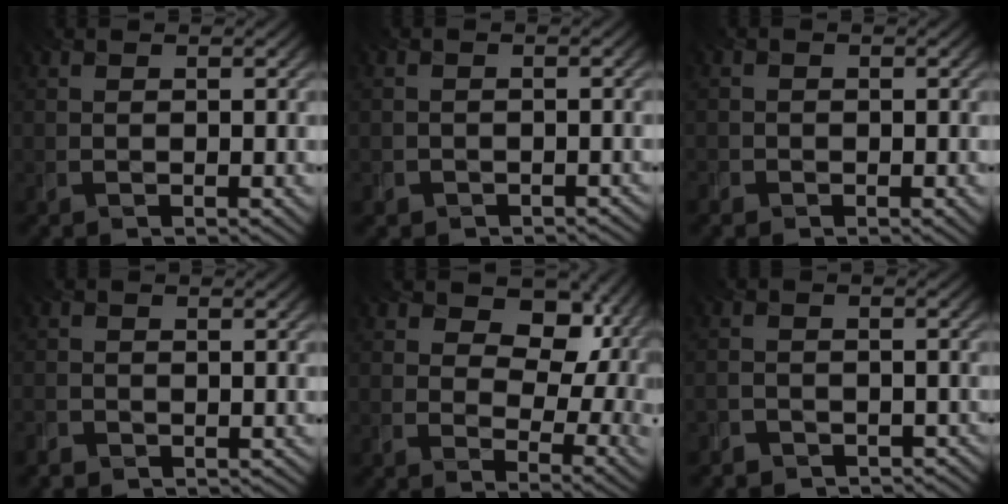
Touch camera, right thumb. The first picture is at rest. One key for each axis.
{"total": 1.8, "fx": -1.3, "fy": 1.2, "fz": -0.2, "tx": 0.012, "ty": -0.005, "tz": -0.022}
{"total": 1.2, "fx": -0.9, "fy": 0.9, "fz": 0.0, "tx": 0.003, "ty": -0.004, "tz": -0.021}
{"total": 2.7, "fx": -2.5, "fy": 1.0, "fz": 0.3, "tx": -0.001, "ty": -0.008, "tz": -0.053}
{"total": 13.0, "fx": 5.1, "fy": 8.0, "fz": 9.0, "tx": -0.114, "ty": 0.003, "tz": 0.085}
{"total": 4.8, "fx": -4.4, "fy": 1.8, "fz": 0.7, "tx": -0.008, "ty": -0.001, "tz": -0.073}